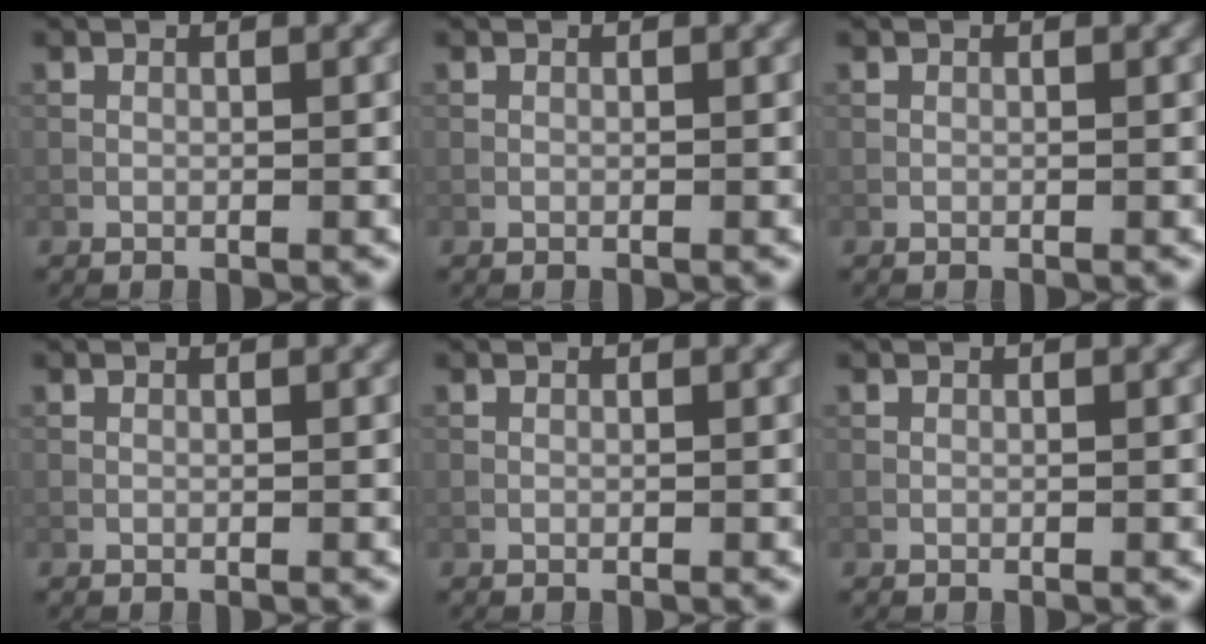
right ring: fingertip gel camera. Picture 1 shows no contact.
{"total": 0.0}
{"total": 0.0}
{"total": 0.0}
{"total": 0.0}
{"total": 0.0}